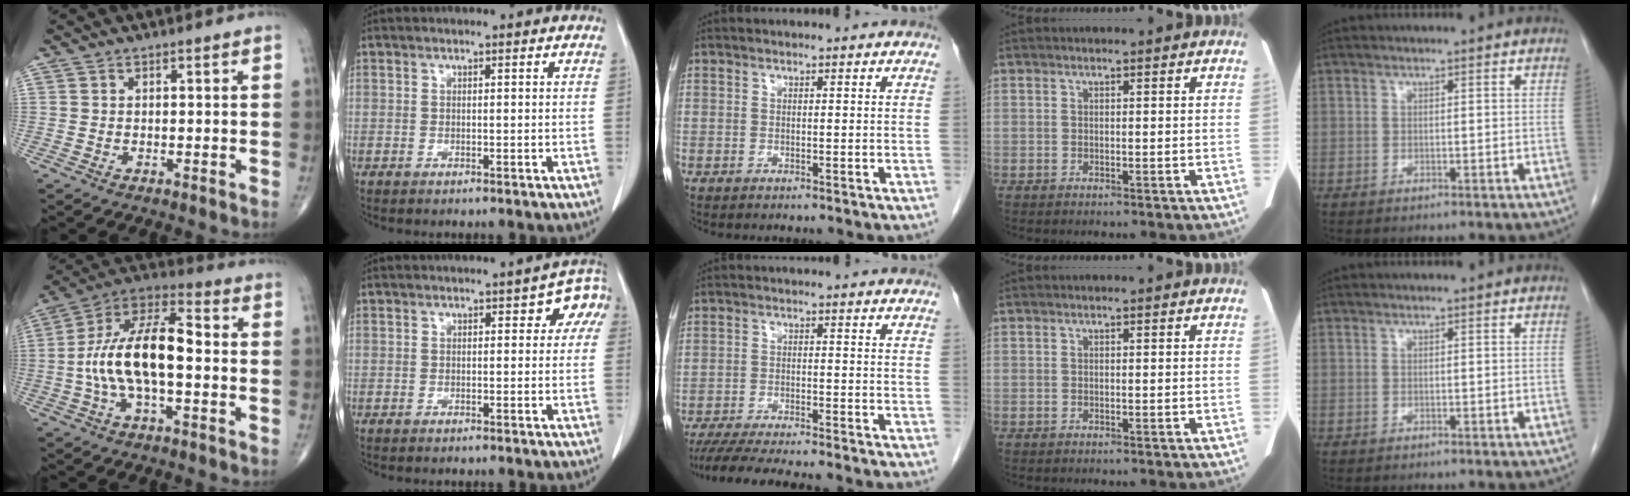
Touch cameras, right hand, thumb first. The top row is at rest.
{"thumb": {"total": 16.5, "force": [-1.5, 7.3, 14.8], "torque": [-0.277, 0.045, -0.036]}, "index": {"total": 4.0, "force": [1.0, 2.3, 3.1], "torque": [-0.026, 0.022, 0.006]}, "middle": {"total": 15.1, "force": [-13.4, 0.6, 6.8], "torque": [-0.106, -0.027, -0.194]}}